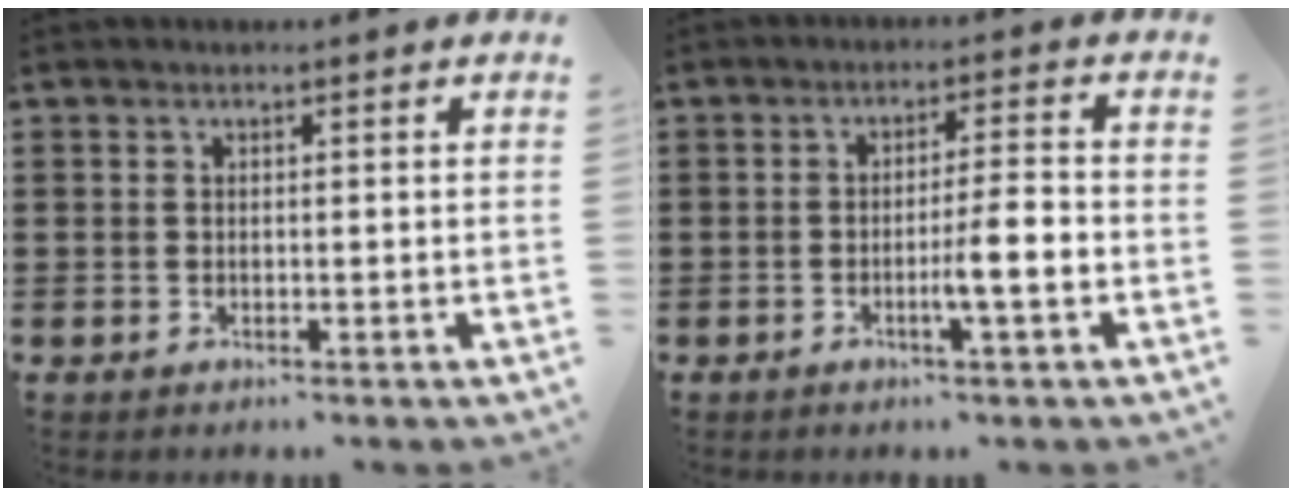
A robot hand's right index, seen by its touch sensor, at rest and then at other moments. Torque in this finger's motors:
{"motor_torque": [1.68, -0.07, 0.38, 0.12]}